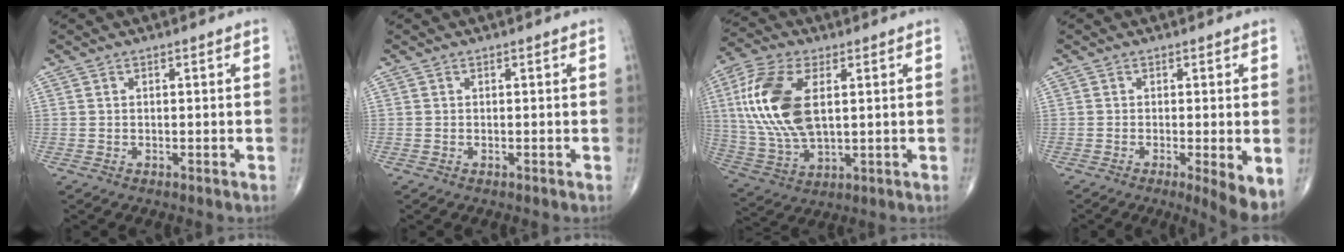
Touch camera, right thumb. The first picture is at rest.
{"total": 0.0}
{"total": 16.9, "force": [3.3, 8.7, 14.1], "torque": [-0.306, -0.007, 0.066]}
{"total": 5.3, "force": [-1.6, 0.7, 5.0], "torque": [-0.083, -0.016, -0.029]}